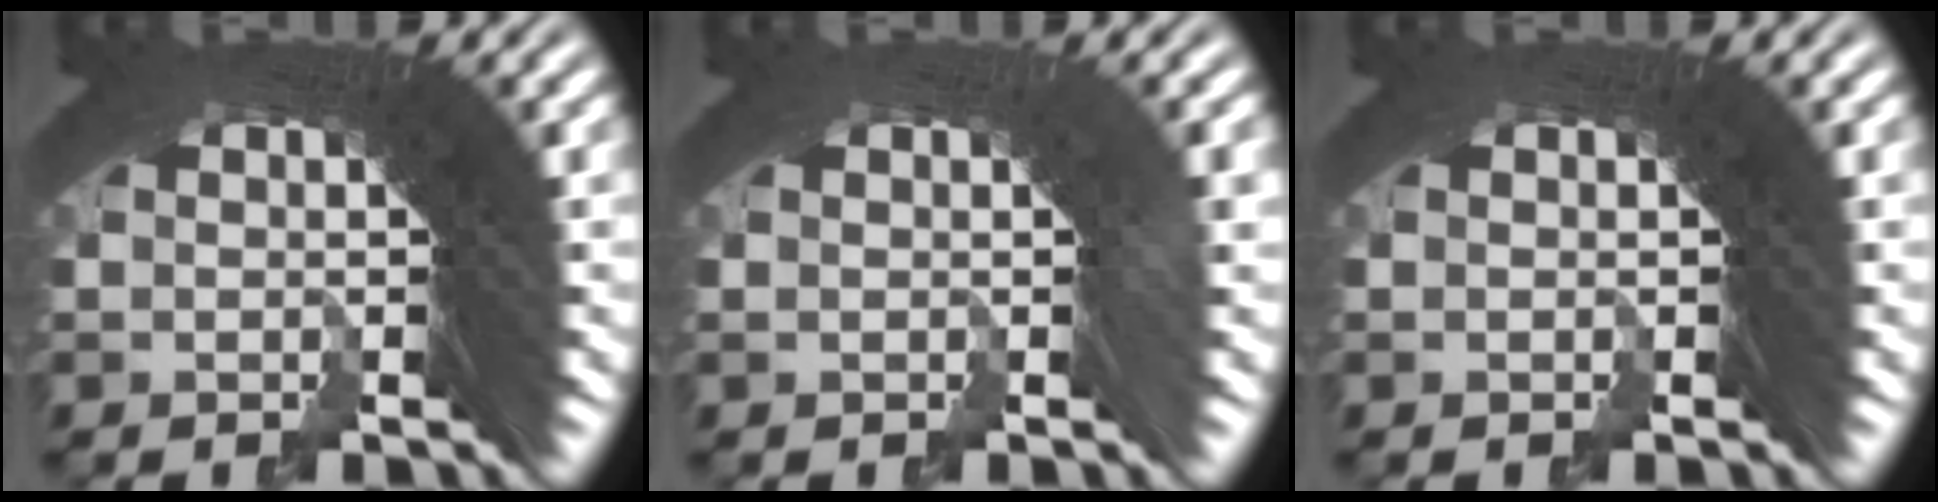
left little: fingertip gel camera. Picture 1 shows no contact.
{"total": 1.2, "force": [0.3, 0.1, 1.2], "torque": [-0.006, 0.020, -0.001]}
{"total": 0.0}